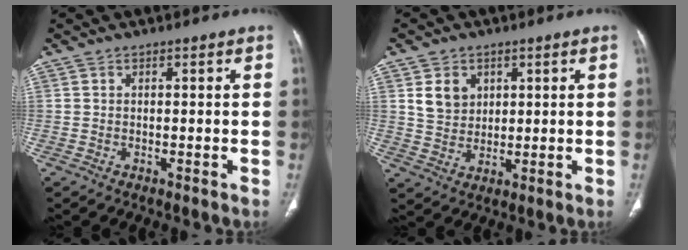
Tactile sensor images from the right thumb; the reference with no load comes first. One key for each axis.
{"total": 6.0, "fx": 2.5, "fy": 4.8, "fz": 2.7, "tx": -0.027, "ty": -0.016, "tz": 0.052}